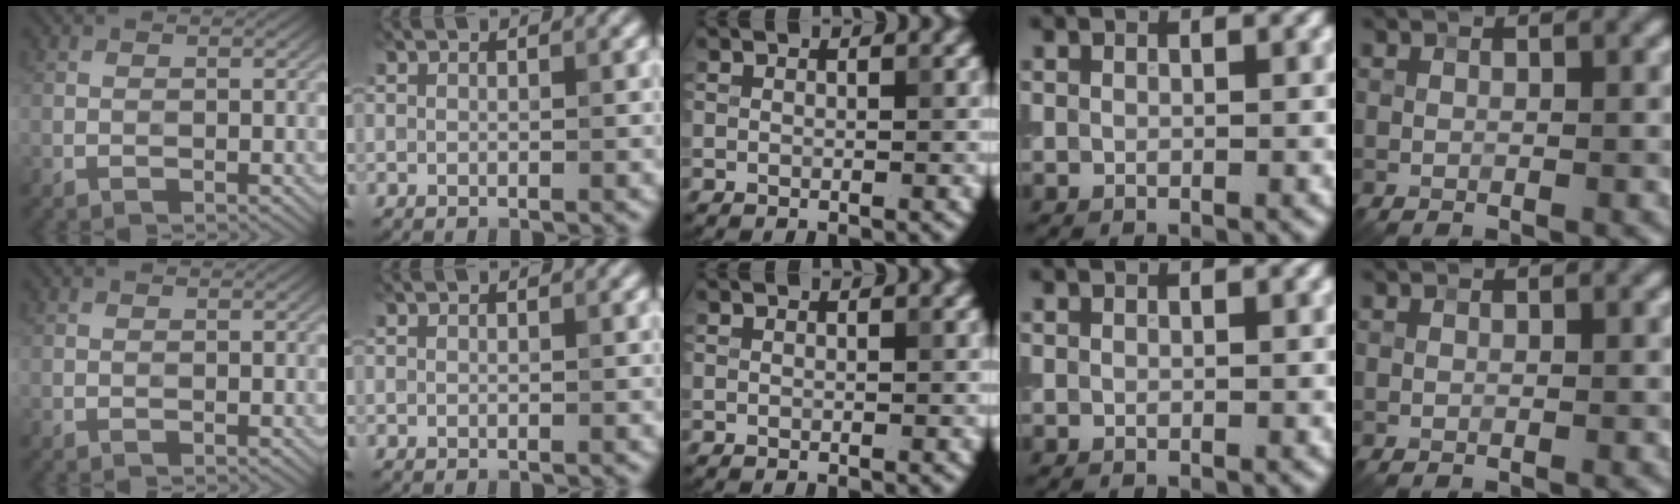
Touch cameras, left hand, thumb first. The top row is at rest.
{}